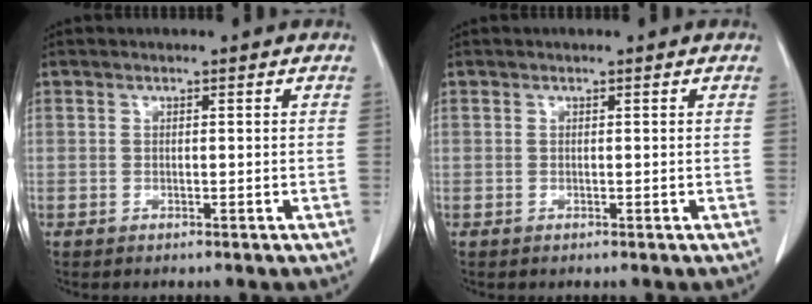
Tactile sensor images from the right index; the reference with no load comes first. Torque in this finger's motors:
{"motor_torque": [-0.30, 0.05, -0.03, -0.01]}